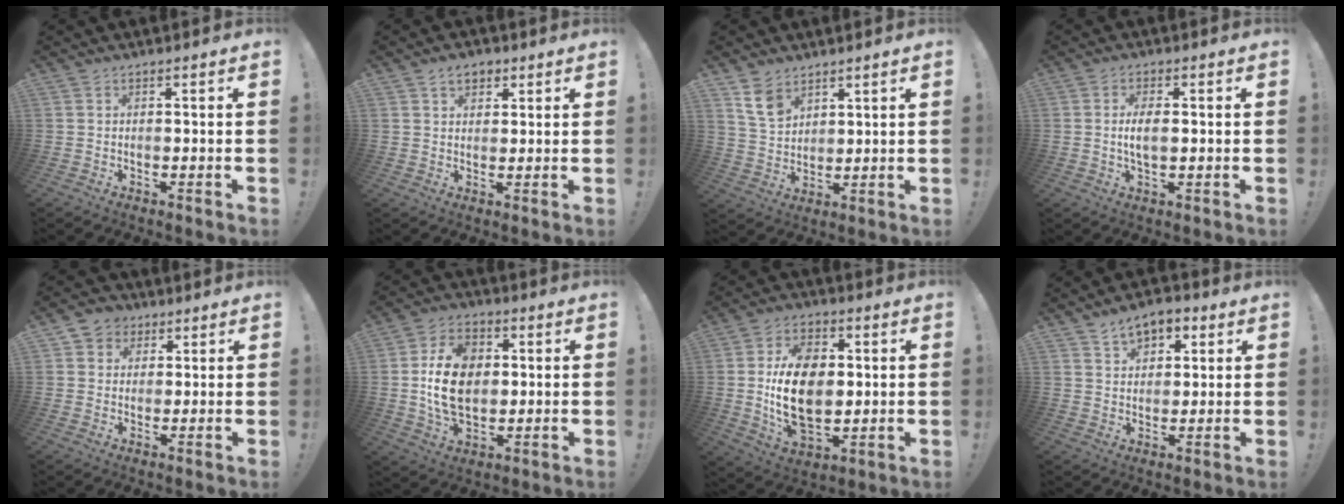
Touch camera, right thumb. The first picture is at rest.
{"total": 4.7, "force": [2.5, 3.2, 2.4], "torque": [-0.024, -0.006, 0.042]}
{"total": 8.5, "force": [5.8, 5.3, 3.4], "torque": [-0.056, -0.029, 0.112]}
{"total": 4.8, "force": [0.0, 2.1, 4.4], "torque": [-0.081, -0.003, -0.007]}
{"total": 5.1, "force": [1.6, 4.7, 0.9], "torque": [-0.011, -0.007, 0.030]}
{"total": 16.9, "force": [0.8, 11.9, 11.9], "torque": [-0.199, 0.007, 0.013]}
{"total": 18.6, "force": [0.6, 12.4, 13.9], "torque": [-0.244, 0.000, 0.011]}
{"total": 7.9, "force": [4.4, 5.4, 3.9], "torque": [-0.051, -0.016, 0.081]}